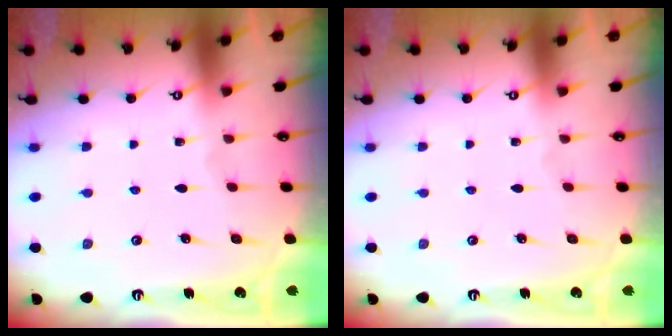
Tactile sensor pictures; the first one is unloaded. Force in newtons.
{"total": 0.0}